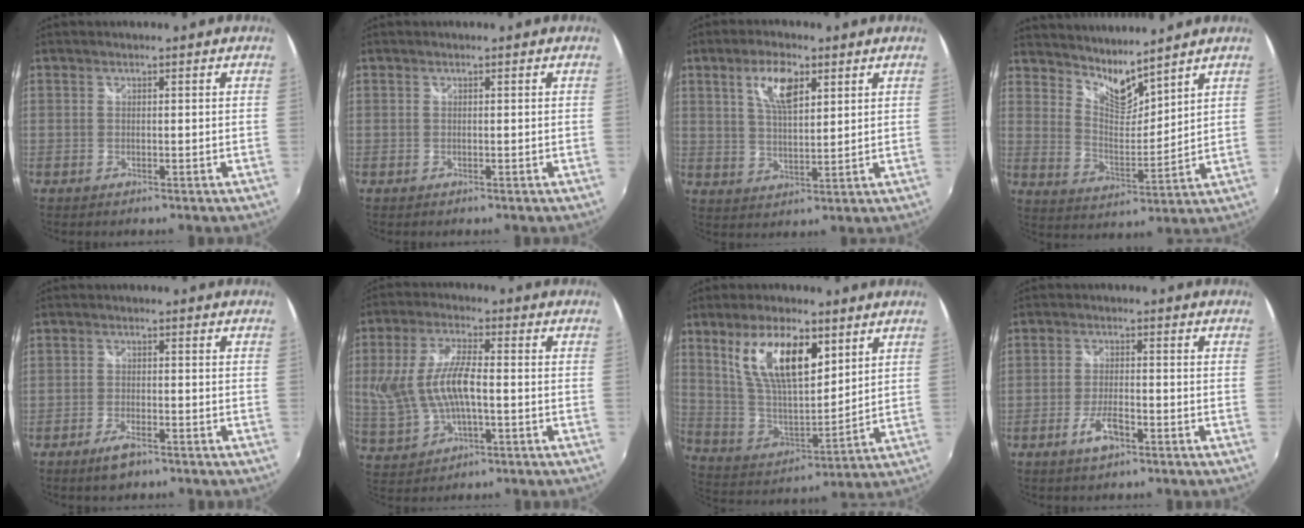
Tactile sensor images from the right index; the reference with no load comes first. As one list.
[{"total": 0.0}, {"total": 7.8, "force": [3.7, 3.2, 6.1], "torque": [-0.113, 0.009, 0.071]}, {"total": 8.0, "force": [7.2, 1.3, 3.1], "torque": [-0.047, -0.012, 0.133]}, {"total": 4.1, "force": [-2.9, 1.5, 2.4], "torque": [-0.061, -0.006, -0.054]}, {"total": 12.2, "force": [-0.9, 5.5, 10.8], "torque": [-0.228, 0.002, -0.007]}, {"total": 14.7, "force": [7.9, 5.7, 11.0], "torque": [-0.204, -0.003, 0.162]}, {"total": 4.9, "force": [-2.7, 1.7, 3.7], "torque": [-0.082, -0.004, -0.049]}]